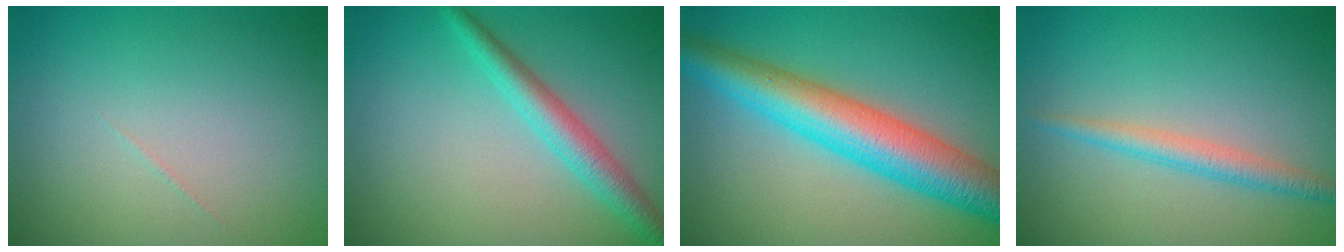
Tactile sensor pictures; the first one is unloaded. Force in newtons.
{"total": 3.2, "press": 3.2, "slide": 0.1}
{"total": 8.0, "press": 8.0, "slide": 0.2}
{"total": 2.1, "press": 2.1, "slide": 0.0}